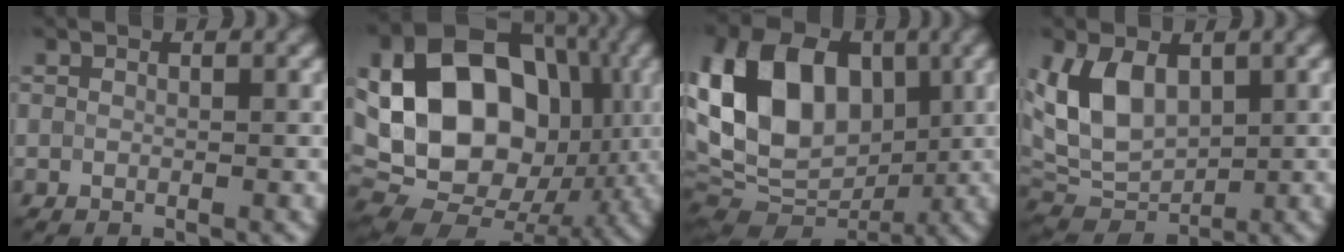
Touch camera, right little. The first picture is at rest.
{"total": 18.9, "force": [1.7, 14.3, 12.2], "torque": [-0.224, 0.014, 0.033]}
{"total": 13.7, "force": [1.7, 9.5, 9.6], "torque": [-0.191, 0.028, 0.016]}
{"total": 6.6, "force": [1.6, 4.3, 4.8], "torque": [-0.100, 0.002, 0.025]}